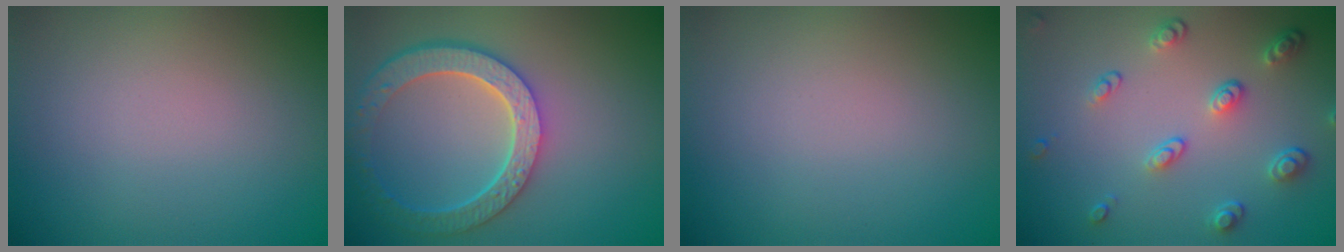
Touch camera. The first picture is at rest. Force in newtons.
{"total": 6.4, "press": 5.0, "slide": 4.0}
{"total": 0.0}
{"total": 3.6, "press": 2.9, "slide": 2.1}